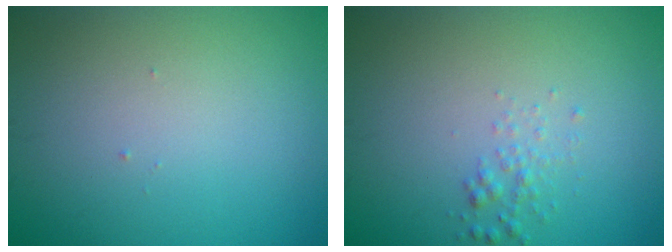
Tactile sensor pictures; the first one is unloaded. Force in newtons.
{"total": 1.2, "press": 1.2, "slide": 0.0}